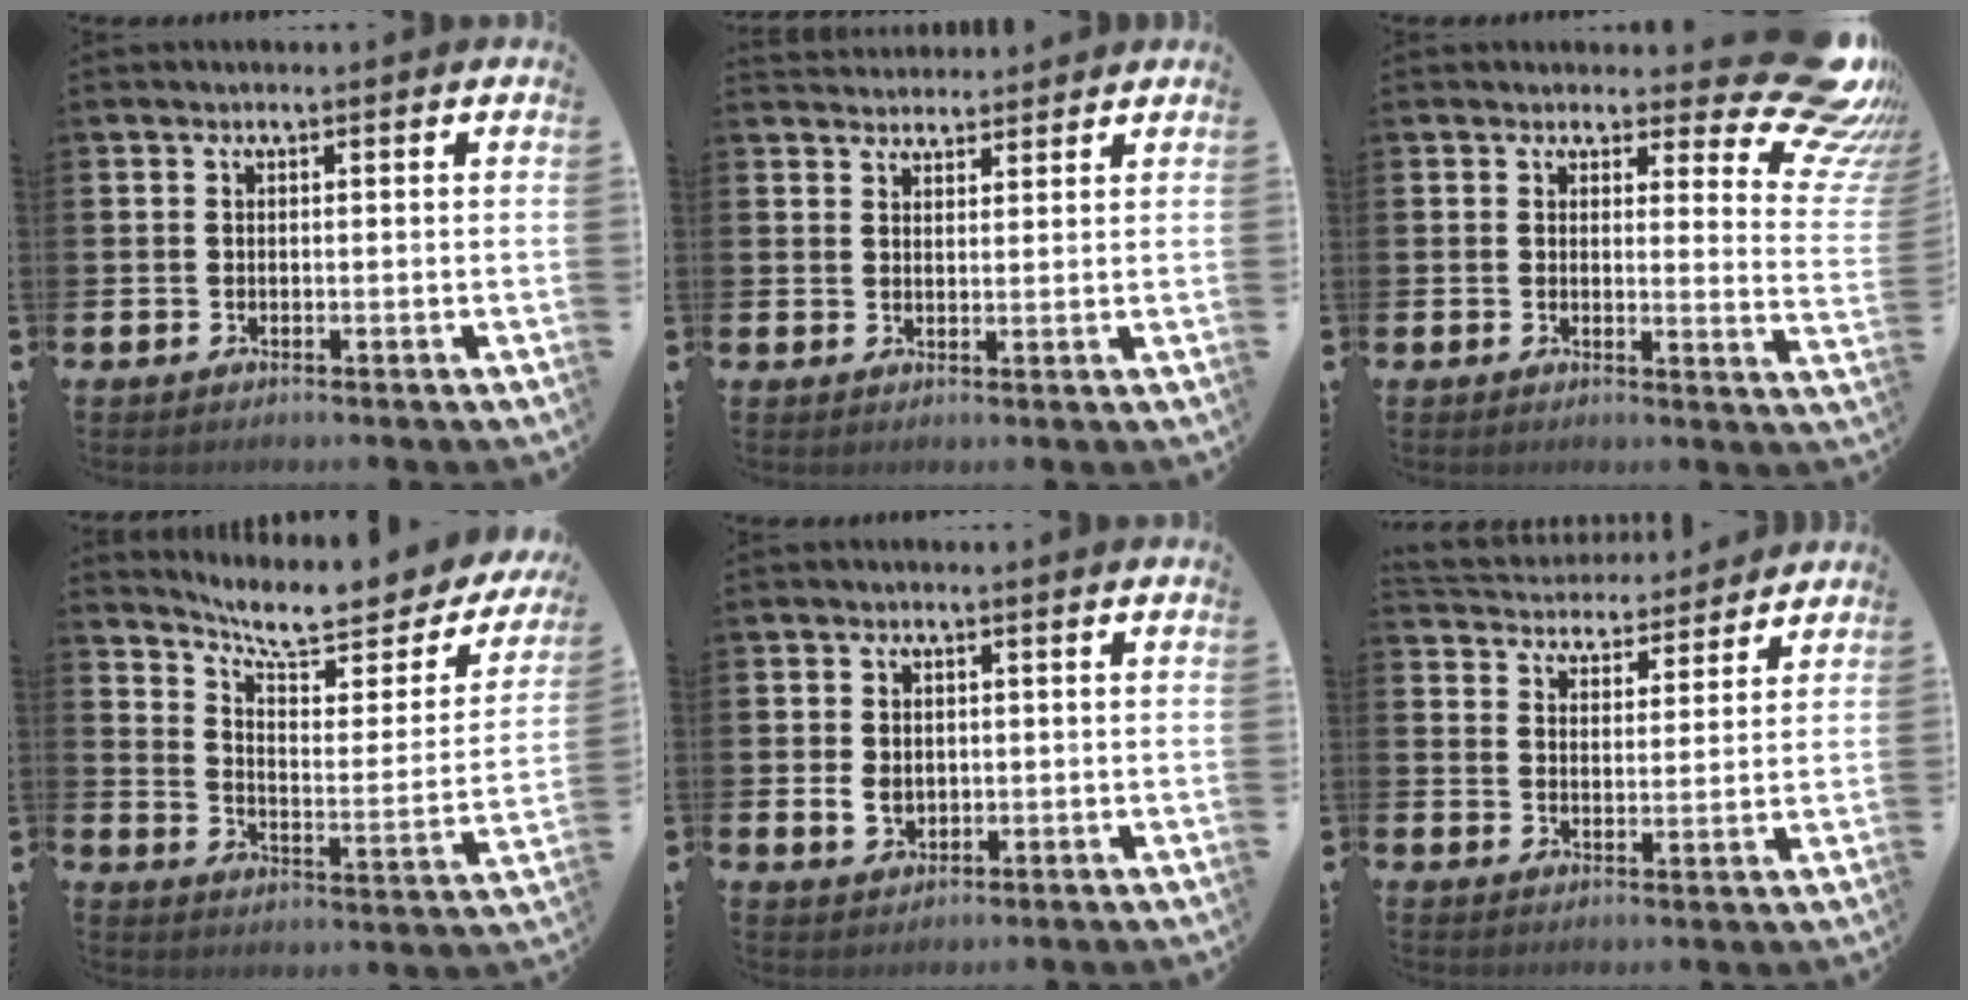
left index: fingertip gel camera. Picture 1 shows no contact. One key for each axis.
{"total": 3.1, "fx": 3.0, "fy": 0.8, "fz": -0.2, "tx": -0.003, "ty": -0.012, "tz": 0.056}
{"total": 8.4, "fx": 6.6, "fy": 3.1, "fz": 4.2, "tx": -0.042, "ty": -0.059, "tz": 0.109}
{"total": 8.6, "fx": 7.5, "fy": 2.0, "fz": 3.7, "tx": -0.094, "ty": -0.057, "tz": 0.124}
{"total": 2.7, "fx": 0.2, "fy": 2.2, "fz": 1.6, "tx": -0.027, "ty": 0.006, "tz": -0.001}
{"total": 4.6, "fx": 4.5, "fy": 1.1, "fz": -0.4, "tx": -0.015, "ty": -0.039, "tz": 0.076}